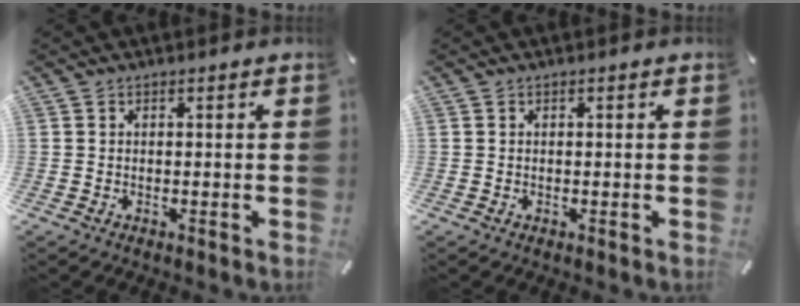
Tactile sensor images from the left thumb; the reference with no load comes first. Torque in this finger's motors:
{"motor_torque": [-0.13, -0.11, 0.04, -0.01, -0.10]}